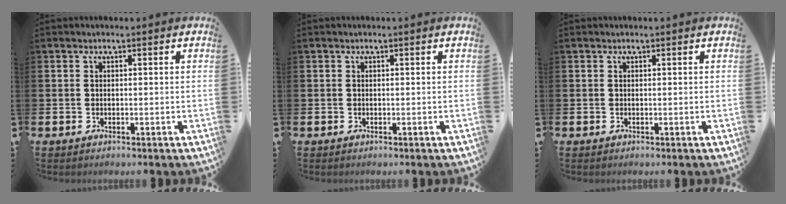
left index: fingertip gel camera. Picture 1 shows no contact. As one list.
[{"total": 0.0}, {"total": 0.0}]